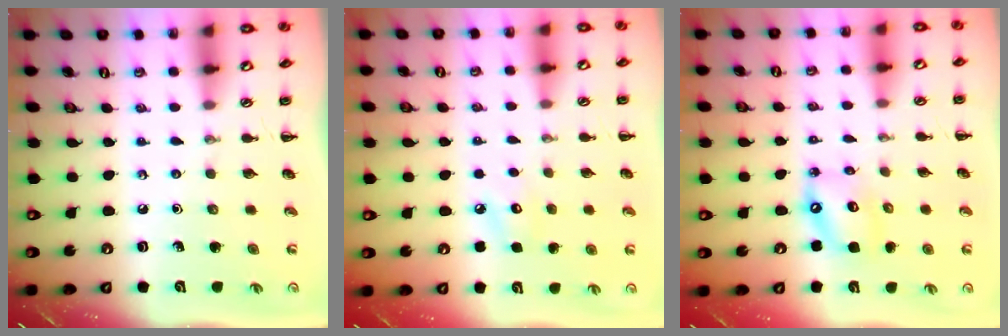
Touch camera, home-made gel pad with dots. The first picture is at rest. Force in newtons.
{"total": 5.1, "press": 5.0, "slide": 1.3}
{"total": 9.5, "press": 9.3, "slide": 2.1}